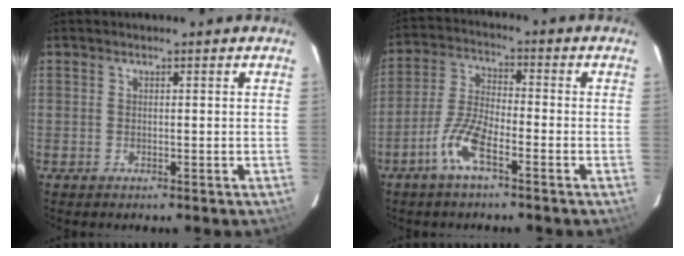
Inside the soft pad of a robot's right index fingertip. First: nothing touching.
{"total": 7.8, "force": [-4.6, 1.8, 6.0], "torque": [-0.134, 0.004, -0.095]}